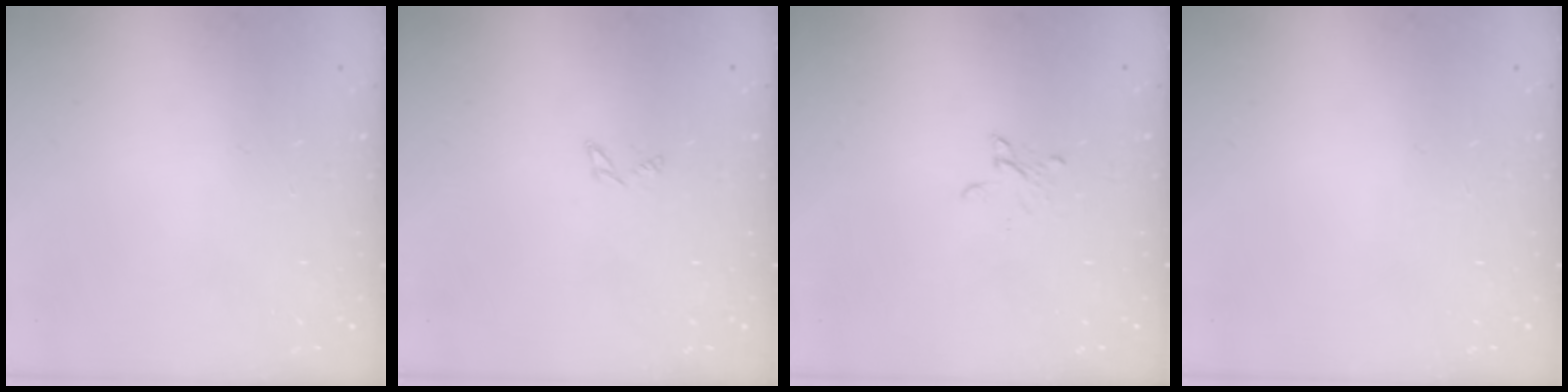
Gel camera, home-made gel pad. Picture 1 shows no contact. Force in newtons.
{"total": 1.8, "press": 1.7, "slide": 0.3}
{"total": 3.0, "press": 3.0, "slide": 0.3}
{"total": 0.0}